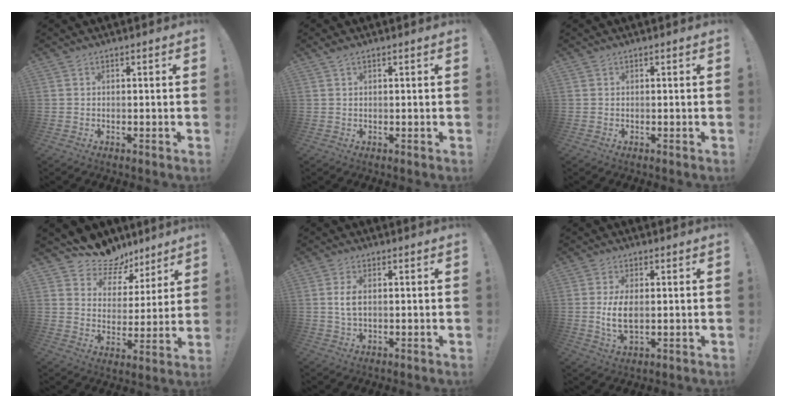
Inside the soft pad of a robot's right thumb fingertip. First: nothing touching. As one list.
[{"total": 1.0, "force": [0.8, 0.1, 0.7], "torque": [-0.017, 0.001, 0.014]}, {"total": 0.0}, {"total": 10.5, "force": [9.1, 4.9, 1.5], "torque": [-0.028, -0.082, 0.170]}, {"total": 3.9, "force": [0.4, 1.9, 3.4], "torque": [-0.058, -0.003, 0.004]}, {"total": 7.0, "force": [0.2, 3.5, 6.0], "torque": [-0.111, -0.013, -0.001]}]